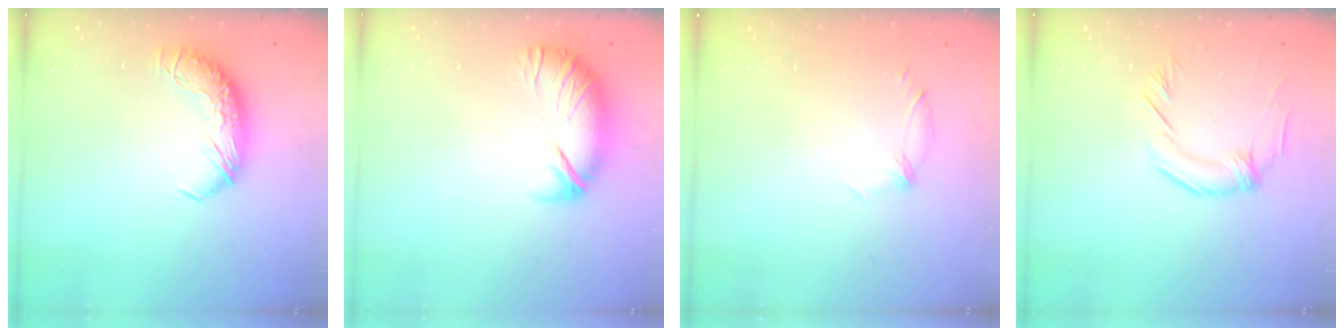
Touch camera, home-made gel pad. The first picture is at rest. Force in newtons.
{"total": 4.4, "press": 3.8, "slide": 2.2}
{"total": 5.4, "press": 5.2, "slide": 1.3}
{"total": 1.3, "press": 1.3, "slide": 0.4}